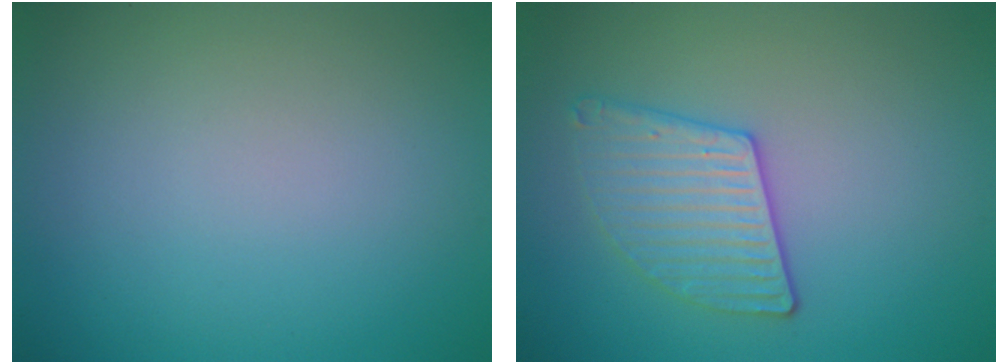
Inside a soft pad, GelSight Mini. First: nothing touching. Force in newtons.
{"total": 3.0, "press": 2.9, "slide": 0.4}